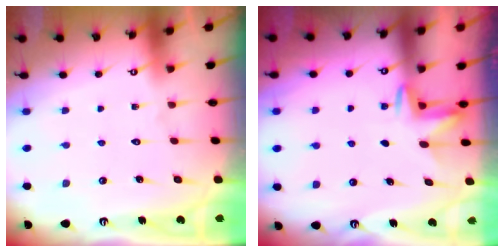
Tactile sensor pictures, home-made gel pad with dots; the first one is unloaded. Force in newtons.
{"total": 2.6, "press": 2.6, "slide": 0.4}